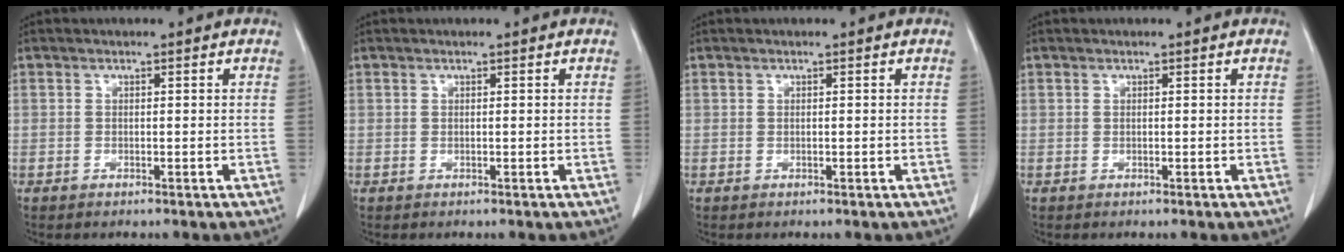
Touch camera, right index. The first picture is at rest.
{"total": 0.0}
{"total": 0.0}
{"total": 0.0}